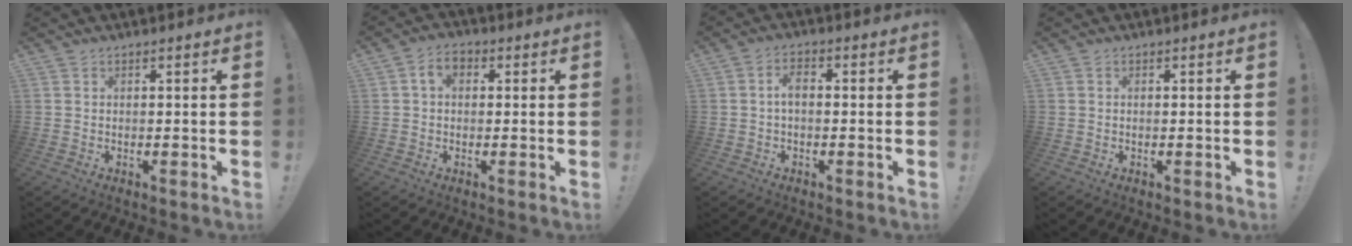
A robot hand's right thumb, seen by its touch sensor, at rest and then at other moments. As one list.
[{"total": 3.2, "force": [0.5, 2.1, 2.3], "torque": [-0.032, 0.004, 0.007]}, {"total": 3.7, "force": [-0.4, 1.7, 3.3], "torque": [-0.065, 0.011, -0.006]}, {"total": 0.0}]